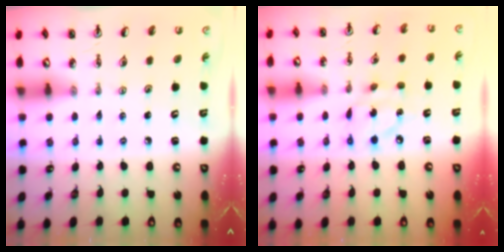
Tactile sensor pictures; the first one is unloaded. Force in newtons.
{"total": 7.9, "press": 7.9, "slide": 0.2}